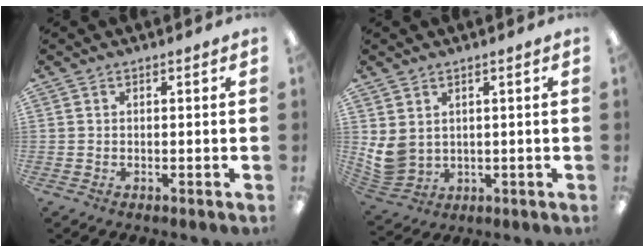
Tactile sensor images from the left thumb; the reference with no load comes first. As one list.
[{"total": 5.9, "force": [2.2, 4.7, 2.9], "torque": [-0.072, -0.016, 0.042]}]